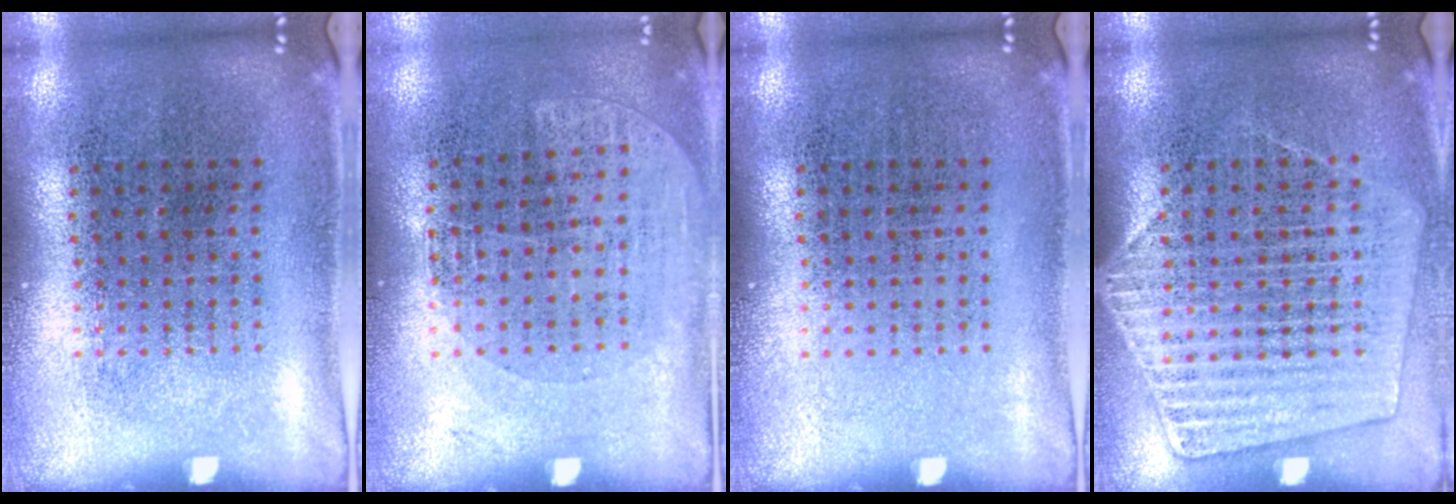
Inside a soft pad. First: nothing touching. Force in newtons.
{"total": 1.2, "press": 1.0, "slide": 0.7}
{"total": 0.0}
{"total": 1.3, "press": 1.2, "slide": 0.5}